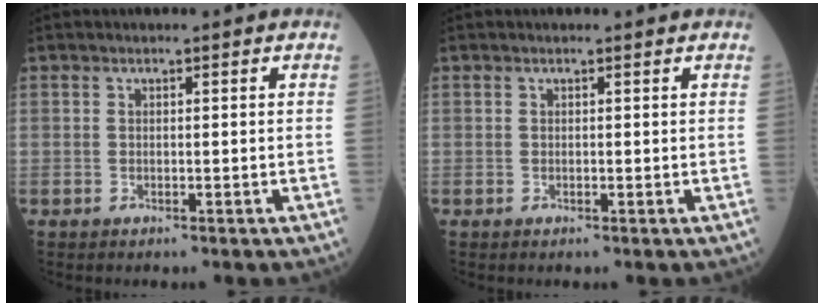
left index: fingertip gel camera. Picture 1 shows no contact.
{"total": 0.0}